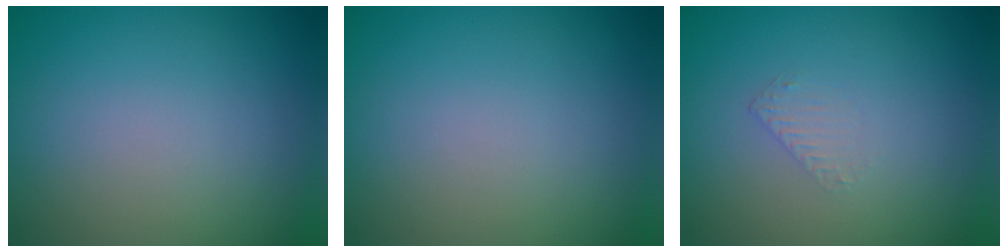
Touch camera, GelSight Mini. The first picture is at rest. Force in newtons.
{"total": 0.0}
{"total": 0.6, "press": 0.4, "slide": 0.5}